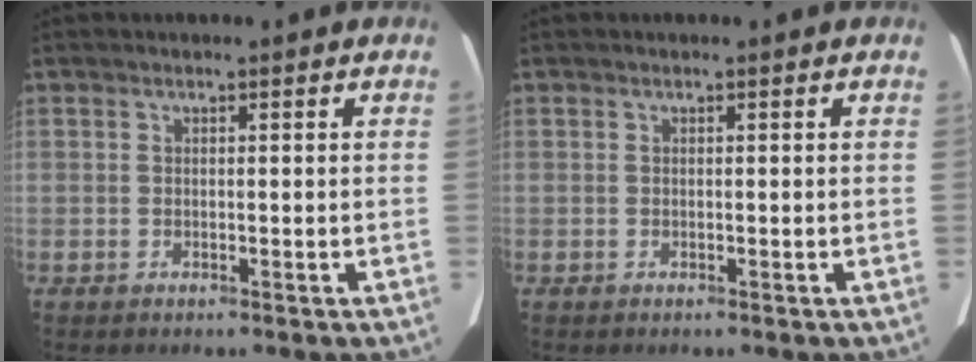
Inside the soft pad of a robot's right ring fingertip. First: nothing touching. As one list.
[{"total": 0.0}]